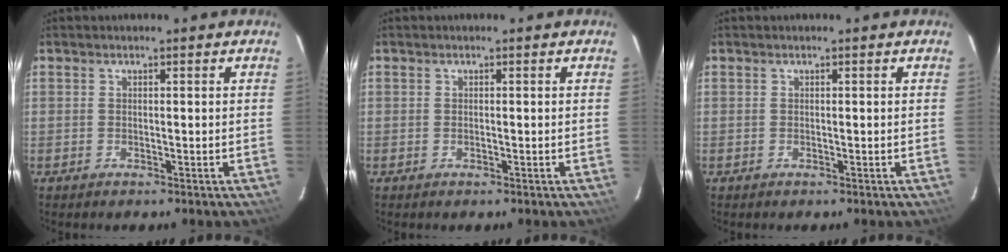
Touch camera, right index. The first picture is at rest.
{"total": 0.0}
{"total": 0.0}